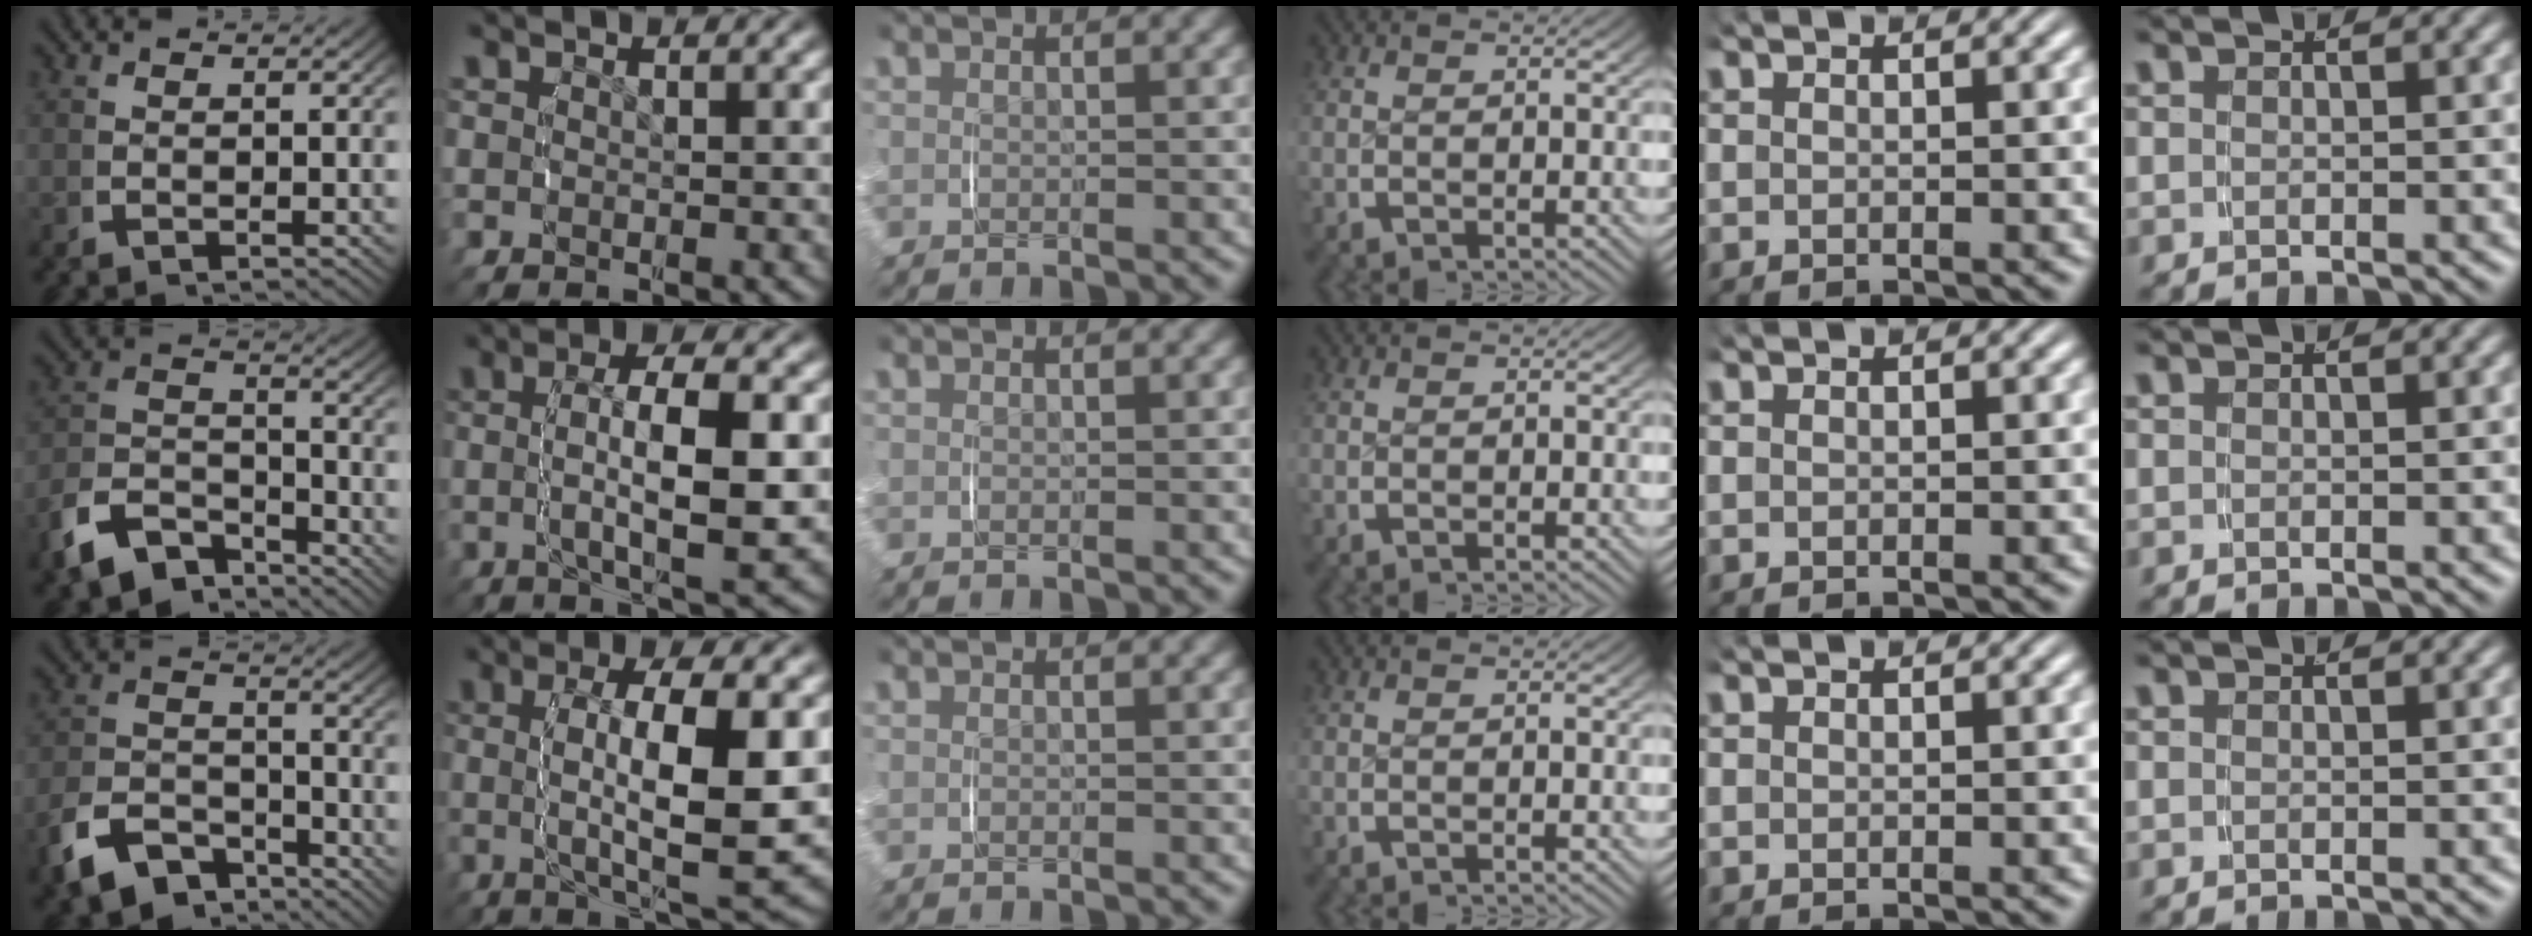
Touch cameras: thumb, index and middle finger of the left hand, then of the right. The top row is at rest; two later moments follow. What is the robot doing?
{"motion": "lift_and_place", "object": "pen bag"}